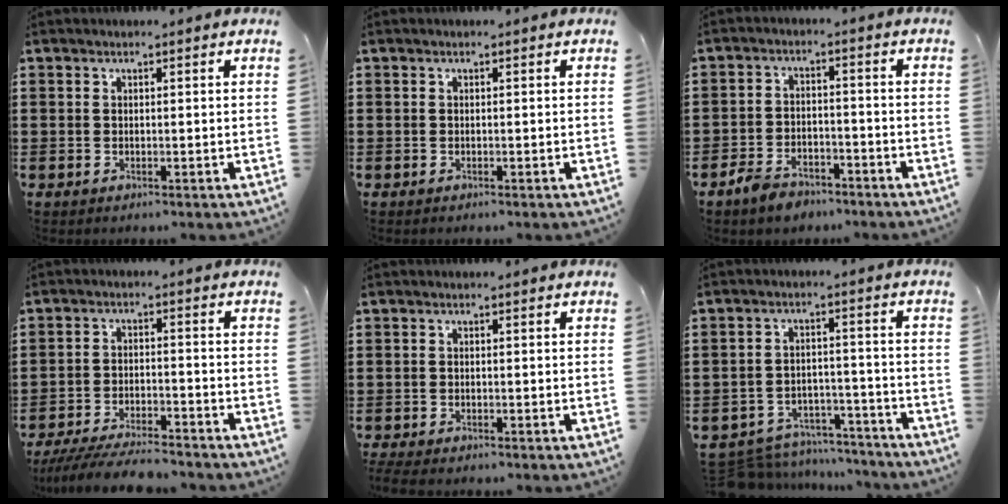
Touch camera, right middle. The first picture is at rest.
{"total": 0.0}
{"total": 4.1, "force": [-3.7, 1.4, 1.3], "torque": [-0.037, 0.007, -0.077]}
{"total": 6.0, "force": [-5.7, 0.5, 1.8], "torque": [-0.039, -0.003, -0.112]}
{"total": 1.2, "force": [-1.2, 0.1, 0.3], "torque": [-0.016, -0.003, -0.026]}
{"total": 7.0, "force": [-6.8, 1.4, 1.2], "torque": [-0.023, 0.018, -0.133]}